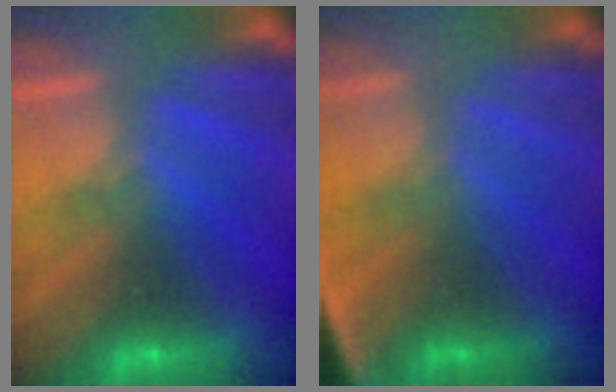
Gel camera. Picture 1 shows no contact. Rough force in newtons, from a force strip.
{"total": 2.8}